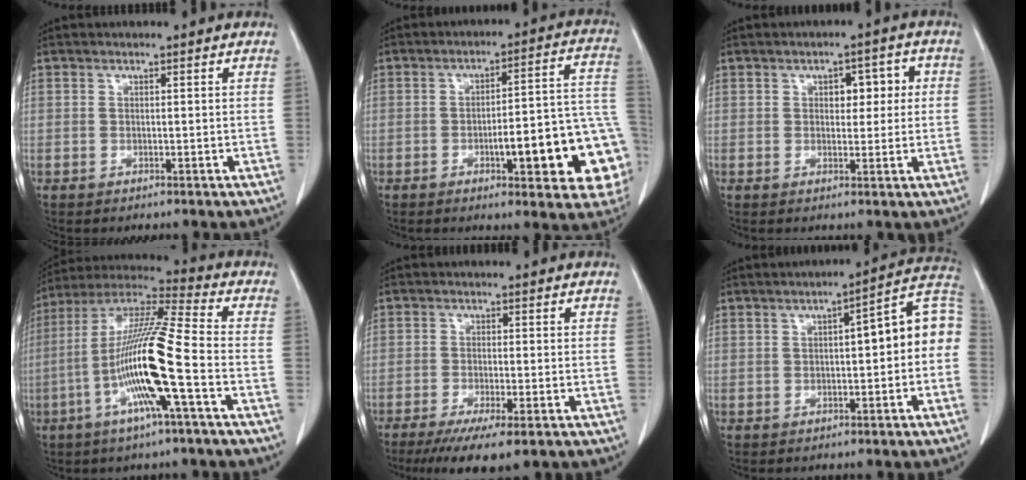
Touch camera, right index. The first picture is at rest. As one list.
[{"total": 17.1, "force": [-5.1, 3.3, 16.0], "torque": [-0.120, 0.039, -0.053]}, {"total": 4.5, "force": [0.9, 2.5, 3.6], "torque": [-0.043, 0.019, 0.014]}, {"total": 16.6, "force": [-4.7, -0.1, 15.9], "torque": [-0.317, 0.000, -0.100]}, {"total": 8.9, "force": [-6.3, 1.2, 6.2], "torque": [-0.090, -0.020, -0.095]}, {"total": 9.5, "force": [-0.2, 2.3, 9.2], "torque": [-0.120, 0.043, -0.006]}]